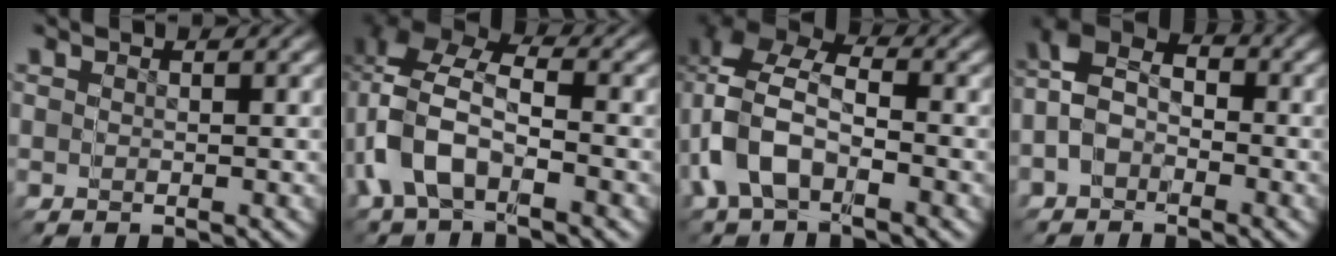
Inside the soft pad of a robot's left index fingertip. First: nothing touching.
{"total": 9.4, "force": [-0.8, 7.6, 5.5], "torque": [-0.108, -0.009, -0.021]}
{"total": 11.5, "force": [-1.1, 9.8, 6.0], "torque": [-0.137, -0.014, -0.029]}
{"total": 8.2, "force": [-1.2, 7.6, 2.8], "torque": [-0.067, -0.016, -0.029]}